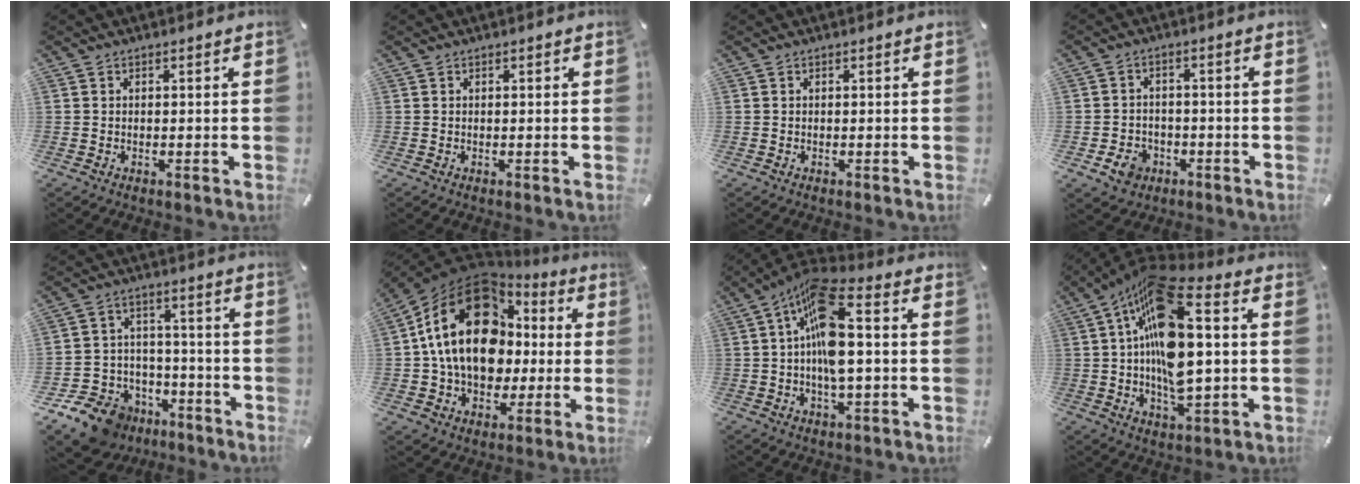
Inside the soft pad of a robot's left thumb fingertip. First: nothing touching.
{"total": 0.0}
{"total": 0.0}
{"total": 6.0, "force": [-2.6, 5.0, 2.1], "torque": [-0.039, 0.014, -0.047]}
{"total": 13.0, "force": [-8.7, 9.0, 3.5], "torque": [-0.063, 0.062, -0.146]}
{"total": 22.6, "force": [3.0, 16.8, 14.9], "torque": [-0.297, -0.005, 0.051]}
{"total": 12.4, "force": [0.7, 5.5, 11.1], "torque": [-0.216, -0.002, 0.012]}
{"total": 20.8, "force": [3.6, 9.2, 18.3], "torque": [-0.357, -0.012, 0.053]}